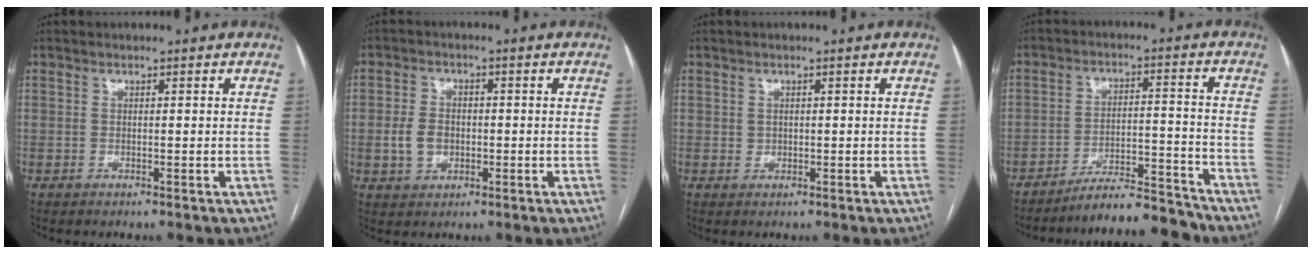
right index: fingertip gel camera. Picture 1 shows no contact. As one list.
[{"total": 4.7, "force": [-0.6, 3.5, 3.0], "torque": [-0.062, 0.010, -0.006]}, {"total": 1.0, "force": [0.2, 1.0, 0.3], "torque": [0.000, 0.001, 0.006]}, {"total": 10.3, "force": [-9.9, 0.9, 2.7], "torque": [-0.029, 0.025, -0.161]}]